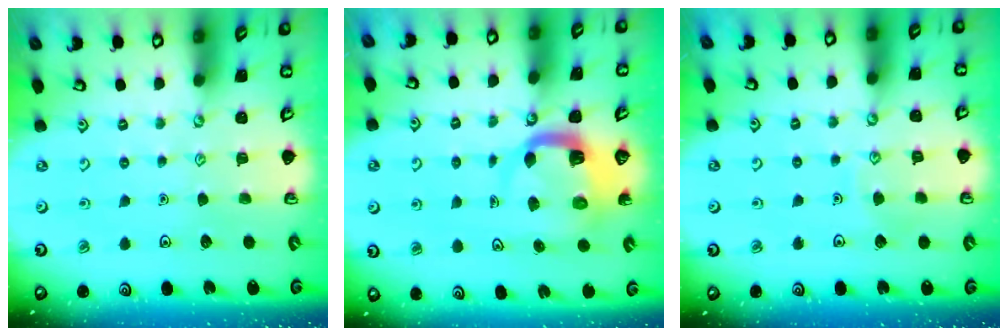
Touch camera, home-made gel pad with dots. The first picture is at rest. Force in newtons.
{"total": 5.7, "press": 5.6, "slide": 0.8}
{"total": 5.6, "press": 5.6, "slide": 0.5}